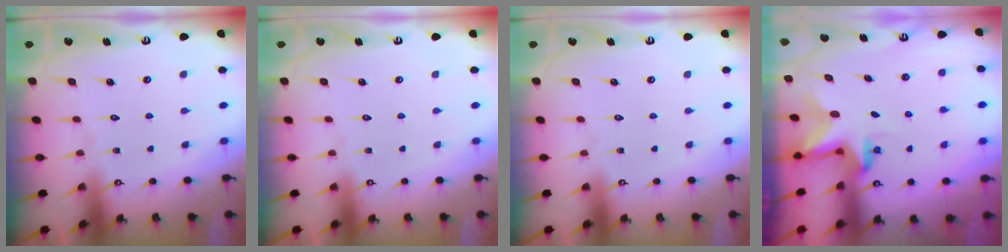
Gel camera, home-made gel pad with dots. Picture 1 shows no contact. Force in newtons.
{"total": 0.0}
{"total": 0.0}
{"total": 2.8, "press": 2.8, "slide": 0.2}